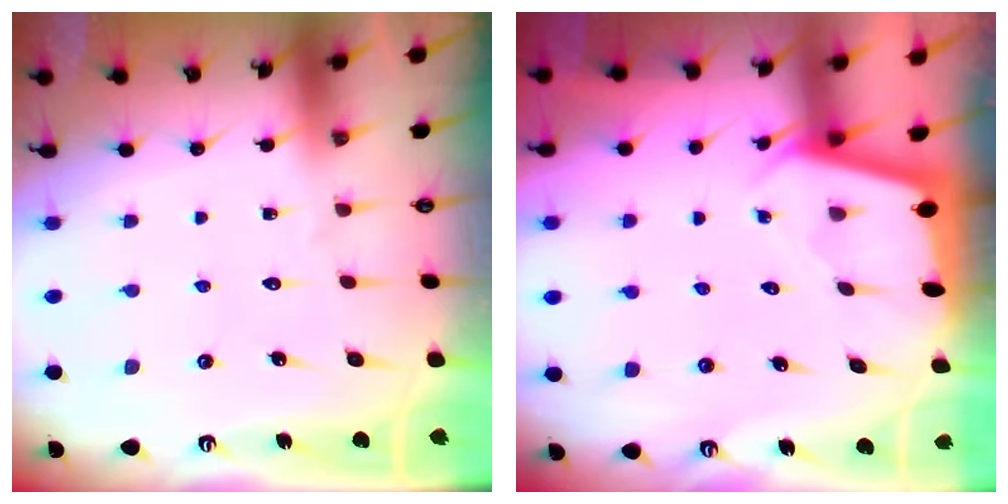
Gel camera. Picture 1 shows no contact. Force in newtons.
{"total": 2.2, "press": 2.2, "slide": 0.1}